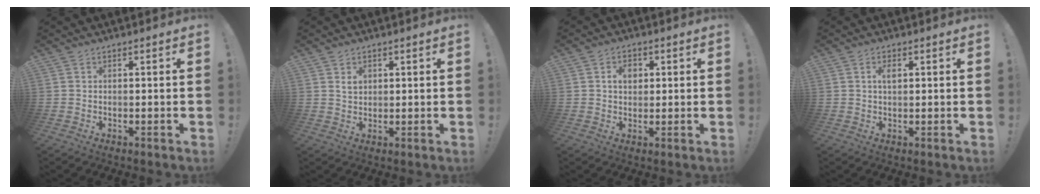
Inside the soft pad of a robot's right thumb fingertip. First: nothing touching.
{"total": 2.5, "force": [1.2, 1.6, 1.4], "torque": [-0.023, -0.001, 0.022]}
{"total": 4.4, "force": [1.0, 3.2, 2.8], "torque": [-0.045, 0.005, 0.013]}
{"total": 2.1, "force": [0.6, 1.0, 1.7], "torque": [-0.029, 0.001, 0.008]}